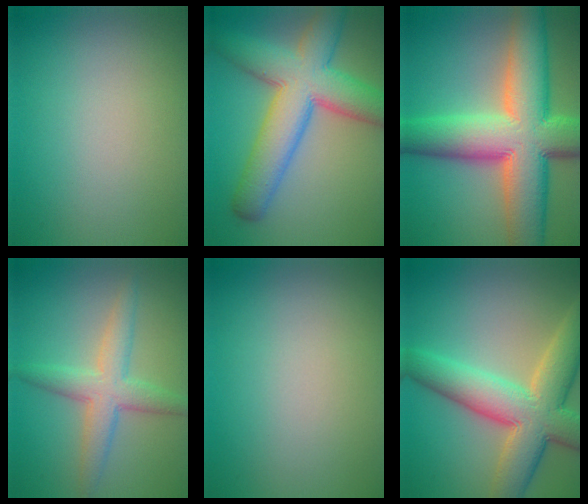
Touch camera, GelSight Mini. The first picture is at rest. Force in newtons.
{"total": 9.9, "press": 9.9, "slide": 0.4}
{"total": 14.3, "press": 14.2, "slide": 0.8}
{"total": 4.3, "press": 4.3, "slide": 0.2}
{"total": 0.0}
{"total": 9.7, "press": 9.7, "slide": 0.7}